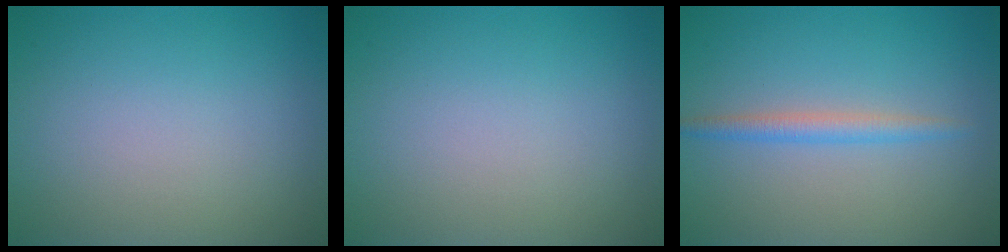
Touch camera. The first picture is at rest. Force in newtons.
{"total": 0.0}
{"total": 1.9, "press": 1.9, "slide": 0.2}